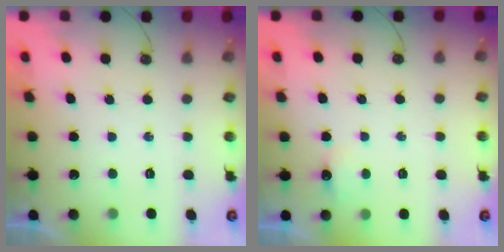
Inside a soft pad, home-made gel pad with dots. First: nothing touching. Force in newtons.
{"total": 2.7, "press": 2.6, "slide": 0.4}